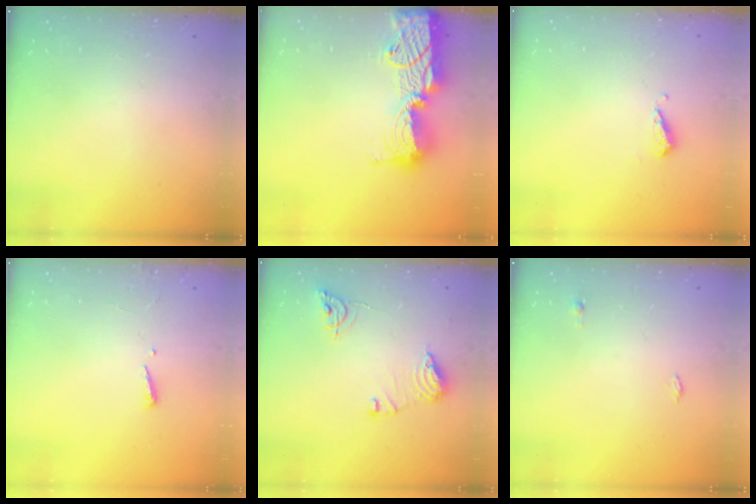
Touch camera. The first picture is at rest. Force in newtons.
{"total": 17.5, "press": 17.4, "slide": 1.3}
{"total": 4.6, "press": 4.5, "slide": 0.9}
{"total": 2.4, "press": 2.4, "slide": 0.2}
{"total": 10.2, "press": 10.2, "slide": 0.6}
{"total": 7.6, "press": 3.3, "slide": 6.8}